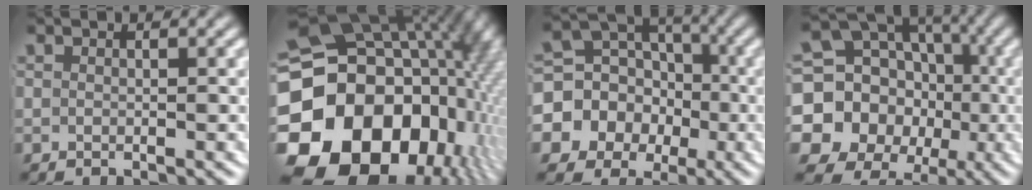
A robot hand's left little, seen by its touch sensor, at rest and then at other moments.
{"total": 29.8, "force": [-1.6, 22.1, 19.9], "torque": [-0.354, -0.050, -0.025]}
{"total": 14.9, "force": [-2.4, 13.5, 5.7], "torque": [-0.132, -0.048, -0.042]}
{"total": 17.4, "force": [-2.2, 15.8, 7.0], "torque": [-0.164, -0.060, -0.037]}